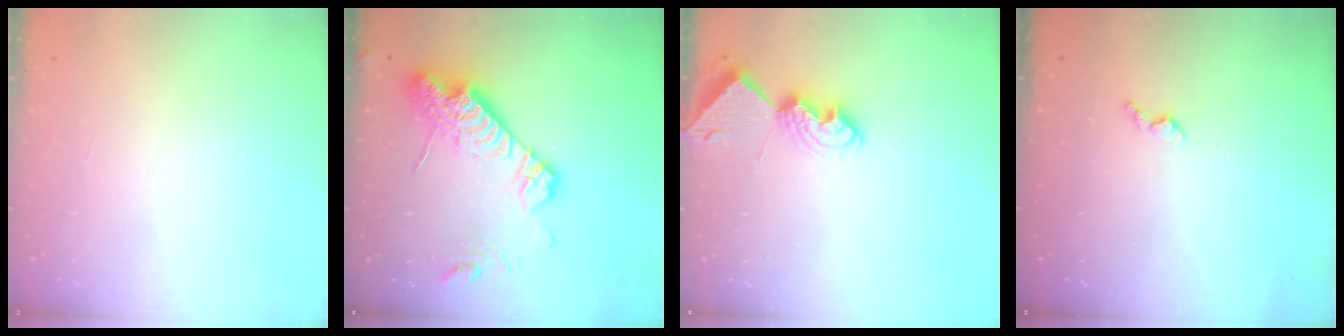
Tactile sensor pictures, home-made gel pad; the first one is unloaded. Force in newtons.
{"total": 18.7, "press": 18.6, "slide": 1.6}
{"total": 8.7, "press": 8.6, "slide": 1.1}
{"total": 3.8, "press": 3.8, "slide": 0.6}